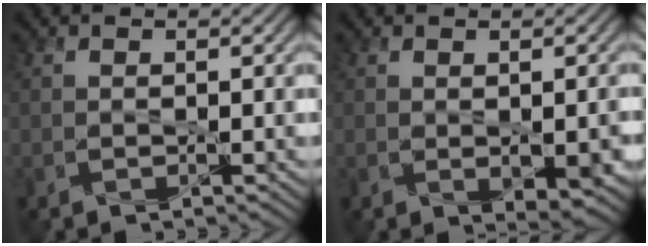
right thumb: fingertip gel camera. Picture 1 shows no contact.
{"total": 3.4, "force": [-0.6, 1.7, 2.8], "torque": [-0.046, -0.015, 0.002]}